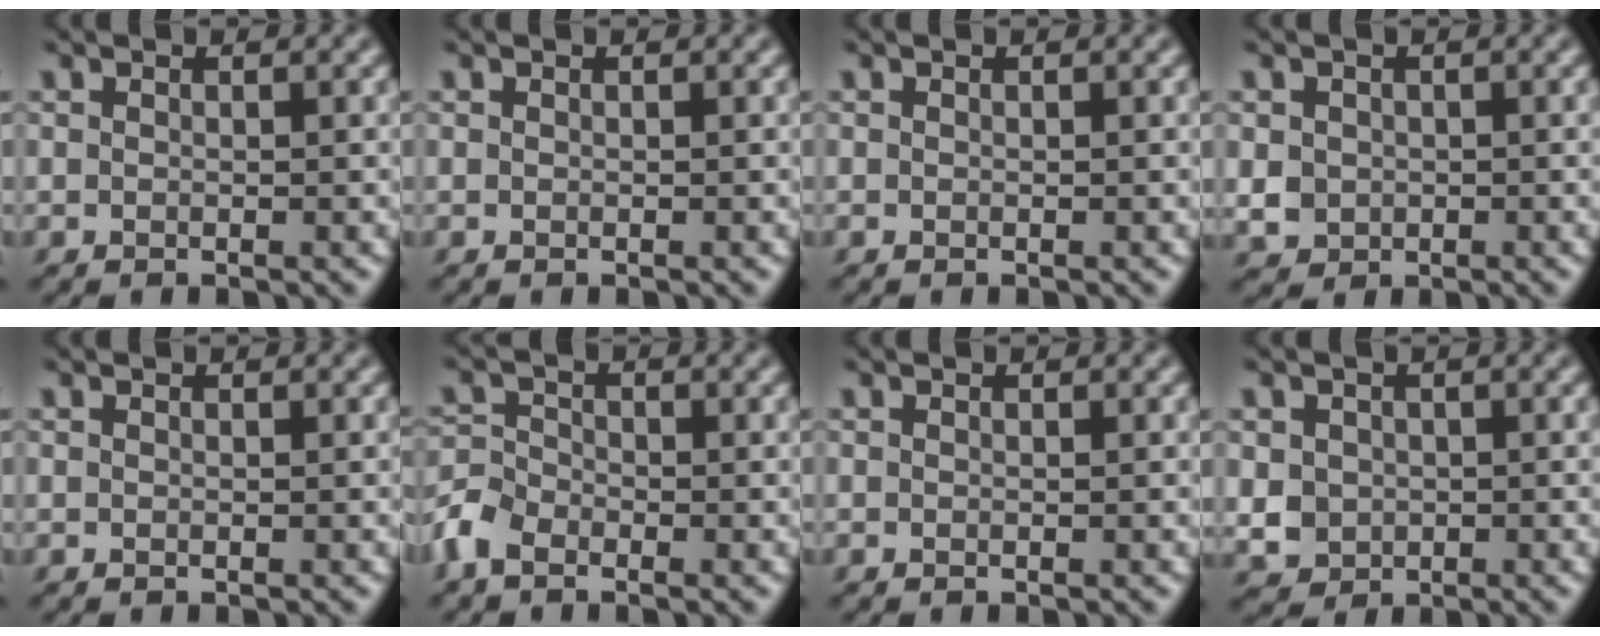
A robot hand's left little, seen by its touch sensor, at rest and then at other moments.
{"total": 0.0}
{"total": 0.0}
{"total": 2.0, "force": [-0.1, 1.9, 0.6], "torque": [-0.014, -0.003, 0.005]}
{"total": 0.0}
{"total": 3.4, "force": [-2.2, 2.1, 1.5], "torque": [-0.041, 0.005, -0.056]}
{"total": 0.0}
{"total": 2.6, "force": [0.0, 2.4, 0.8], "torque": [-0.020, 0.000, 0.001]}